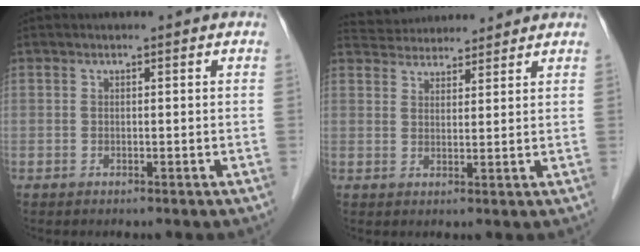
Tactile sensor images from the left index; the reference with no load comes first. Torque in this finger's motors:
{"motor_torque": [0.26, -0.76, -0.01, -0.03]}